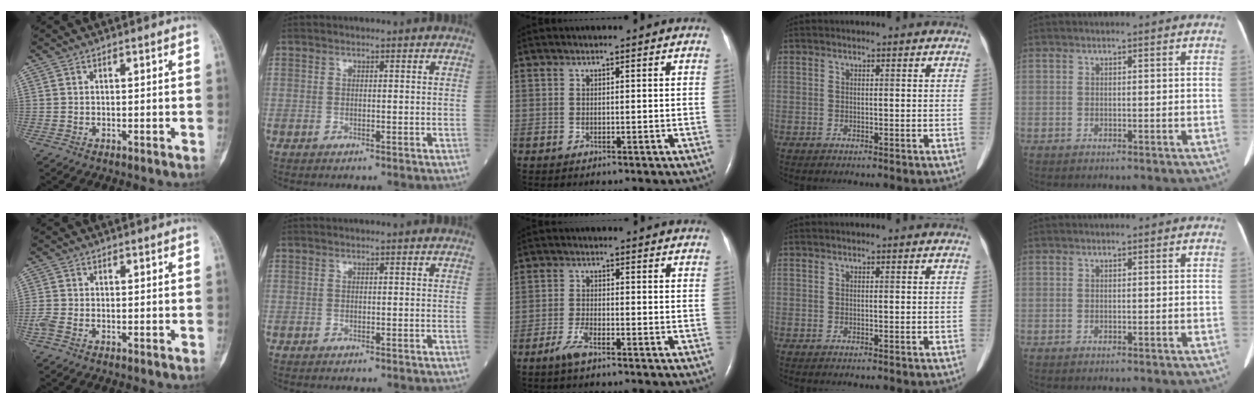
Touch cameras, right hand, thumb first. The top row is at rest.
{"thumb": {"total": 2.4, "force": [-1.2, 1.4, 1.6], "torque": [-0.048, 0.004, -0.027]}, "middle": {"total": 3.1, "force": [-2.2, 0.6, 2.1], "torque": [-0.051, -0.002, -0.045]}}